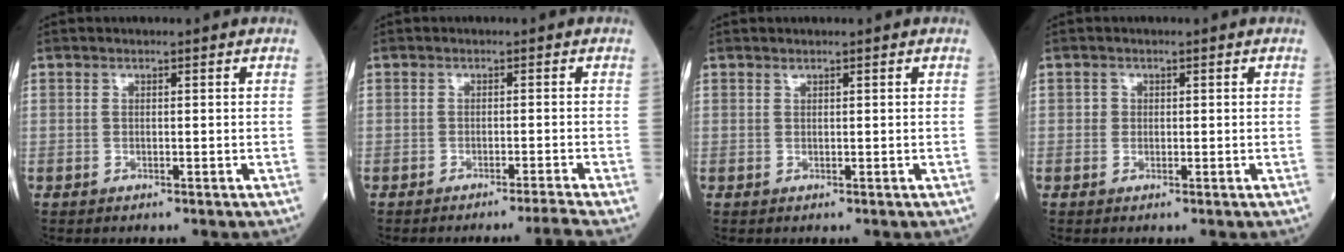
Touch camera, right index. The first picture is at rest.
{"total": 3.9, "force": [-3.2, -2.1, 0.8], "torque": [-0.011, -0.006, -0.047]}
{"total": 0.0}
{"total": 0.9, "force": [0.1, 0.9, 0.1], "torque": [0.002, 0.003, 0.000]}